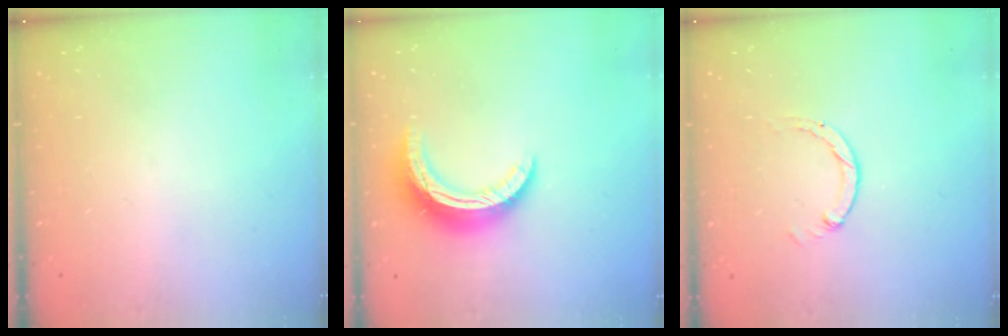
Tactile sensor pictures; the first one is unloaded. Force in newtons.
{"total": 12.2, "press": 12.1, "slide": 0.9}
{"total": 1.3, "press": 1.2, "slide": 0.2}